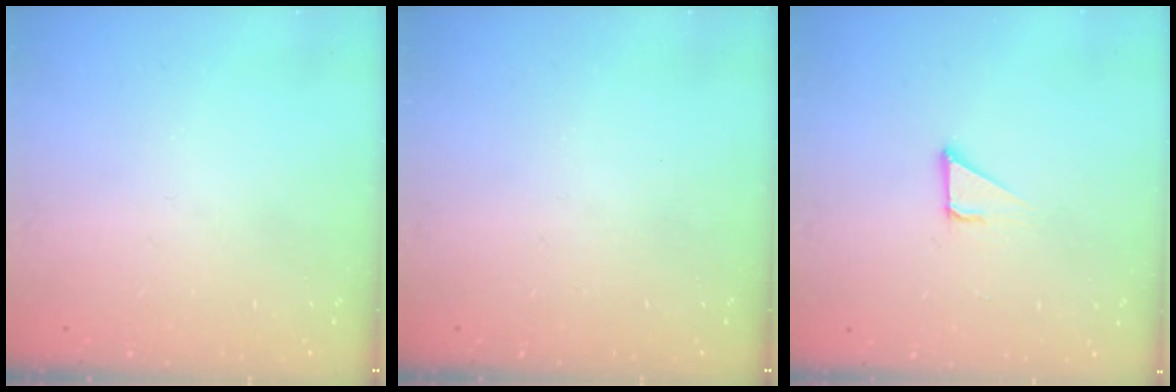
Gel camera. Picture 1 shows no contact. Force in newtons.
{"total": 0.0}
{"total": 2.1, "press": 2.1, "slide": 0.1}